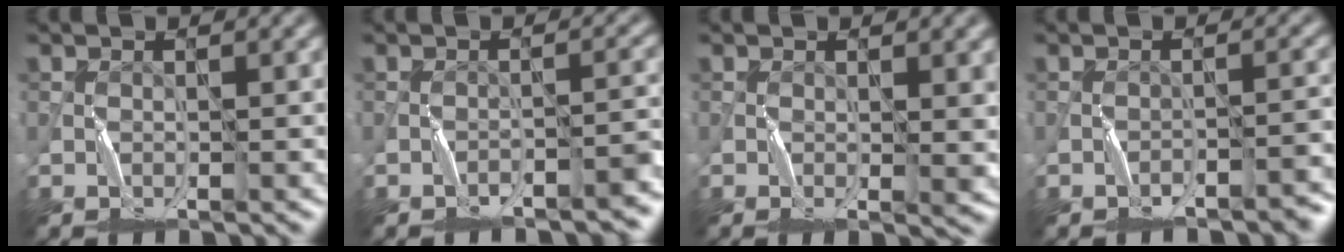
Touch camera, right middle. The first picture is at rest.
{"total": 3.1, "force": [-2.6, 0.5, 1.5], "torque": [-0.019, 0.014, -0.039]}
{"total": 2.8, "force": [-0.3, 0.6, 2.8], "torque": [-0.041, -0.006, -0.006]}
{"total": 2.5, "force": [-2.3, 0.5, 1.1], "torque": [-0.010, 0.013, -0.032]}